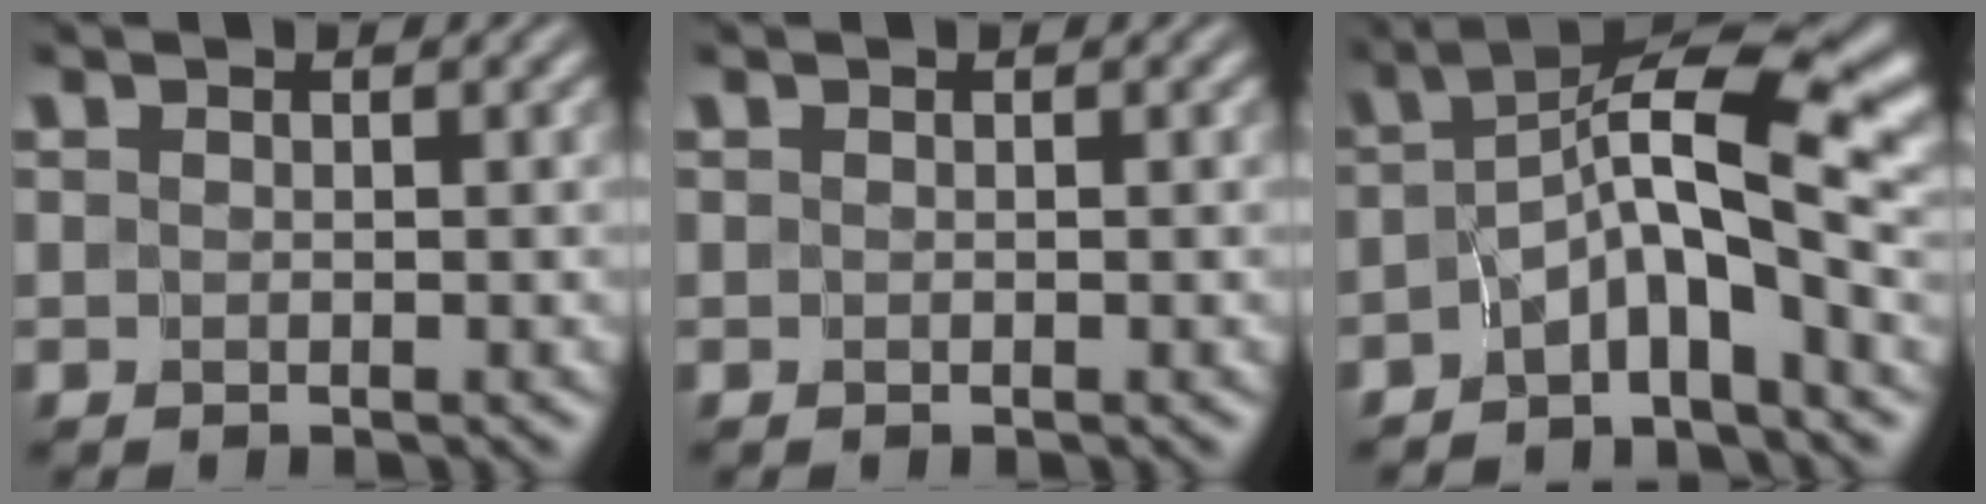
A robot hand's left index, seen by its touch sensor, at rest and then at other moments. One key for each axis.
{"total": 0.0}
{"total": 8.5, "fx": -0.9, "fy": 2.5, "fz": 8.0, "tx": -0.133, "ty": 0.012, "tz": -0.034}